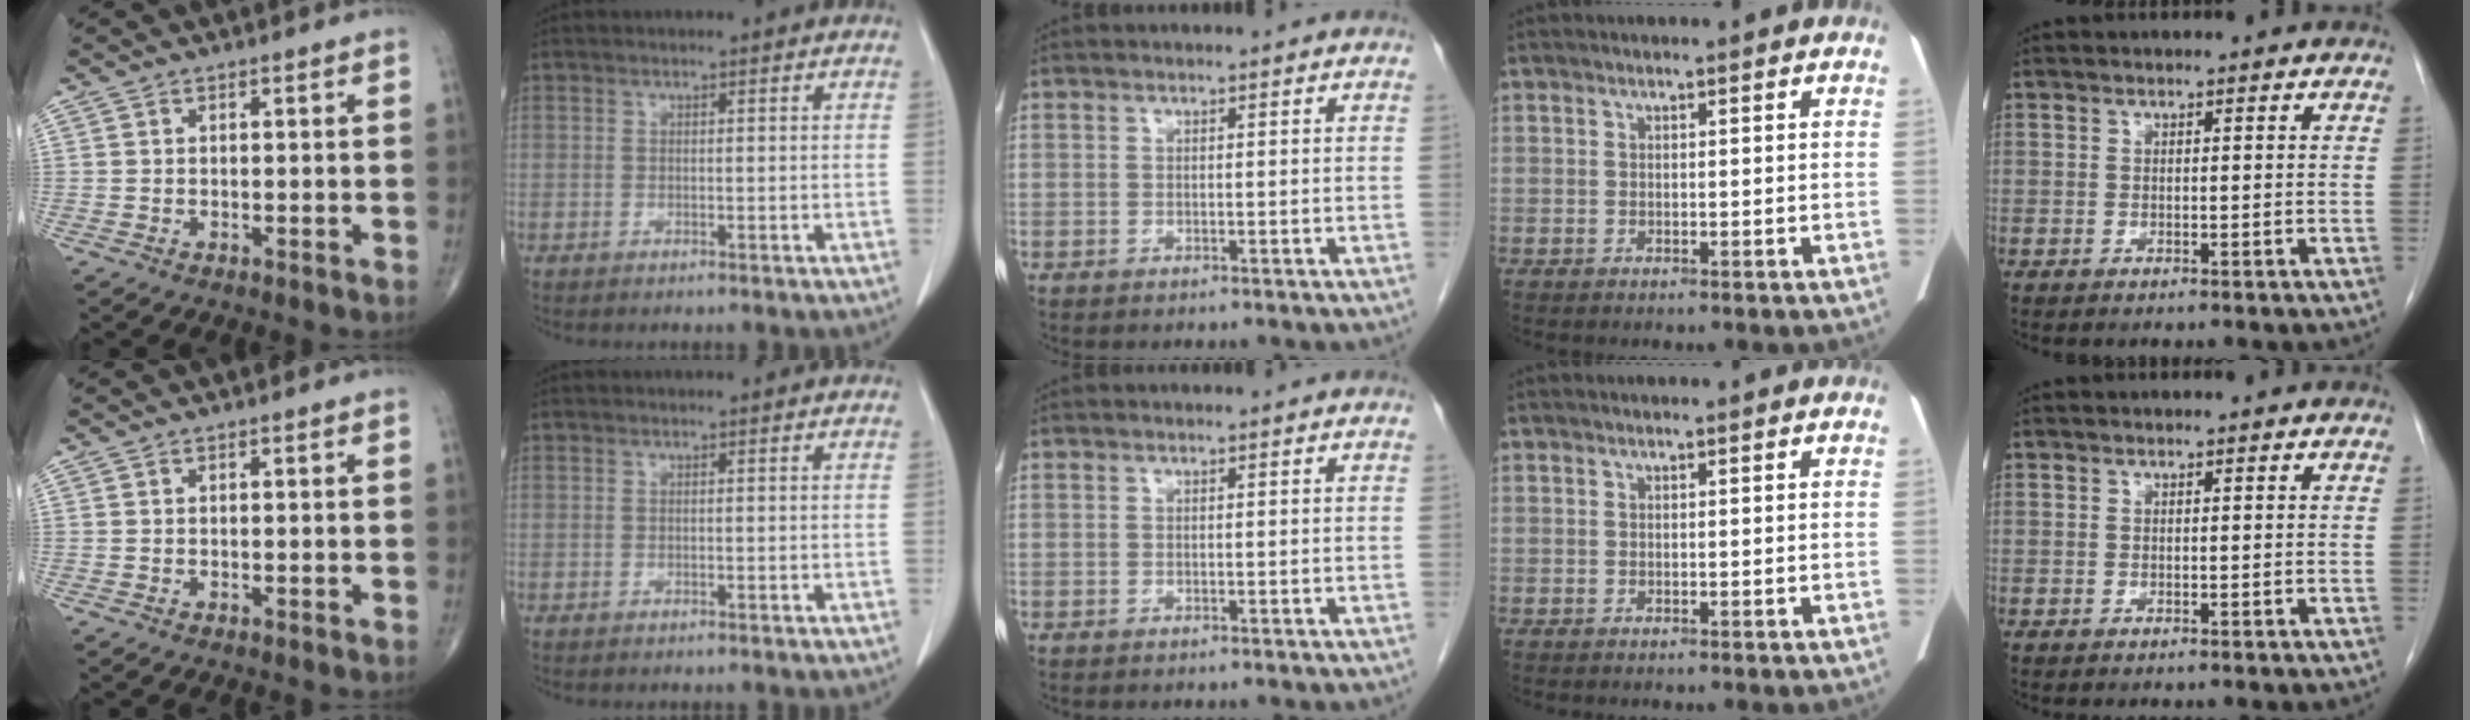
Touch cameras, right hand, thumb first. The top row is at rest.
{}